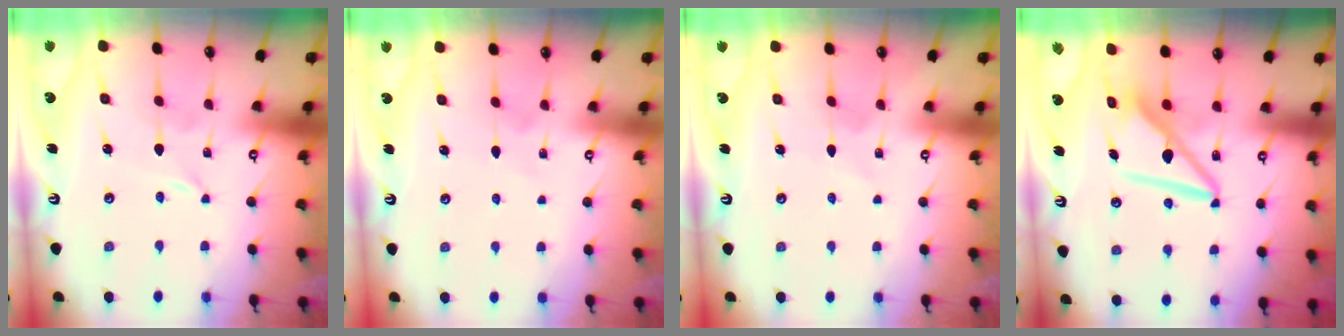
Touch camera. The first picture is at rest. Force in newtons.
{"total": 3.7, "press": 3.7, "slide": 0.5}
{"total": 2.4, "press": 2.4, "slide": 0.2}
{"total": 9.3, "press": 9.3, "slide": 0.9}